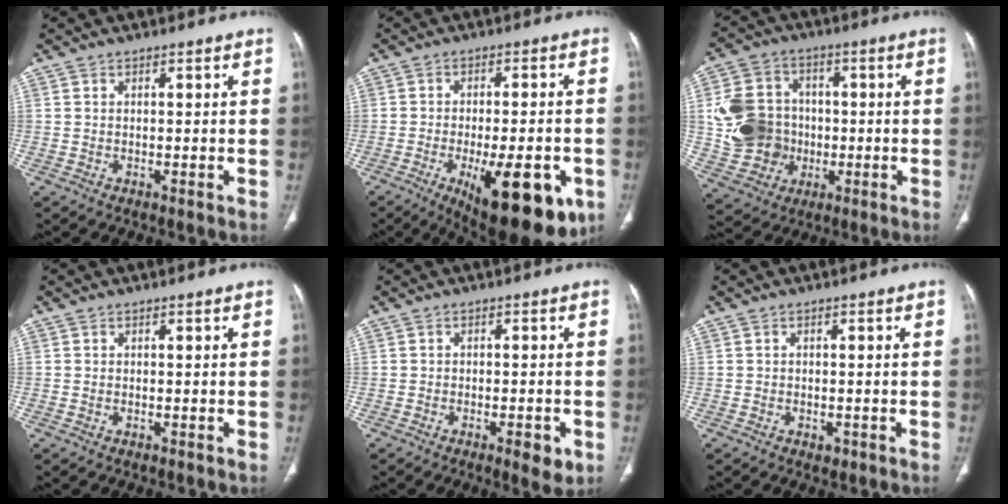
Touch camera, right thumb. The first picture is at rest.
{"total": 19.3, "force": [-7.8, 7.5, 16.0], "torque": [-0.175, 0.002, -0.095]}
{"total": 14.8, "force": [-0.4, 13.0, 7.2], "torque": [-0.116, 0.015, 0.004]}
{"total": 0.0}
{"total": 4.3, "force": [-1.9, 1.6, 3.5], "torque": [-0.040, -0.002, -0.023]}
{"total": 1.4, "force": [-0.7, 1.0, 0.7], "torque": [-0.004, 0.001, -0.006]}